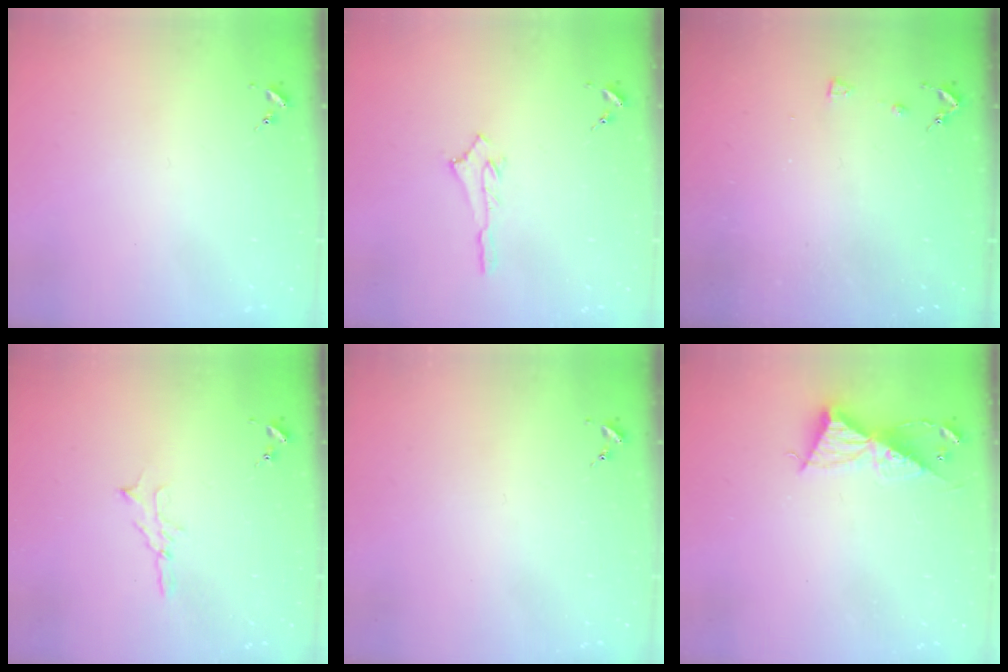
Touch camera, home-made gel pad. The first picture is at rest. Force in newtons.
{"total": 2.5, "press": 2.5, "slide": 0.2}
{"total": 3.3, "press": 3.3, "slide": 0.6}
{"total": 4.7, "press": 4.7, "slide": 0.5}
{"total": 0.0}
{"total": 9.3, "press": 9.3, "slide": 0.7}